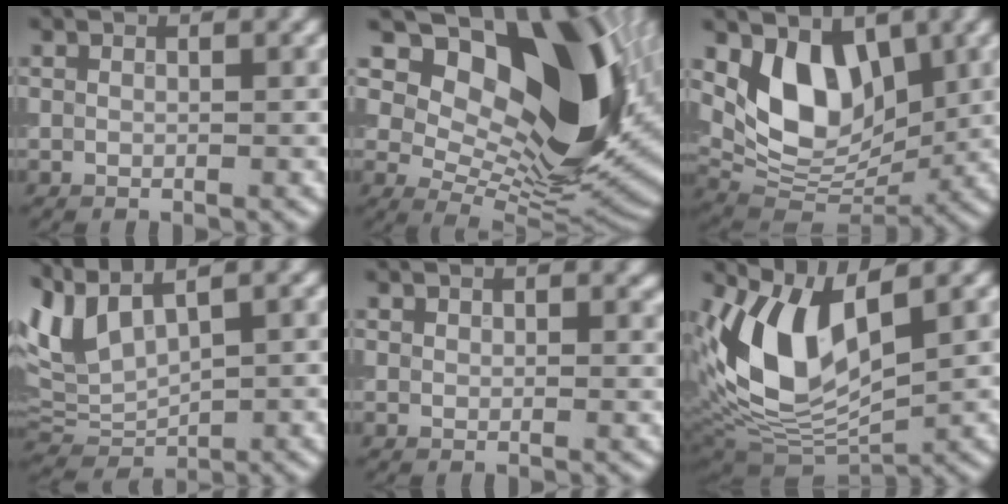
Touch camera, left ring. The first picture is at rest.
{"total": 16.1, "force": [5.0, 9.1, 12.3], "torque": [-0.171, -0.002, 0.094]}
{"total": 7.1, "force": [2.4, 4.6, 4.9], "torque": [-0.083, -0.020, 0.043]}
{"total": 5.2, "force": [3.0, 2.5, 3.5], "torque": [-0.094, 0.009, 0.061]}
{"total": 1.4, "force": [1.1, 0.7, 0.4], "torque": [-0.004, -0.001, 0.021]}
{"total": 9.1, "force": [2.7, 4.7, 7.4], "torque": [-0.161, -0.007, 0.054]}